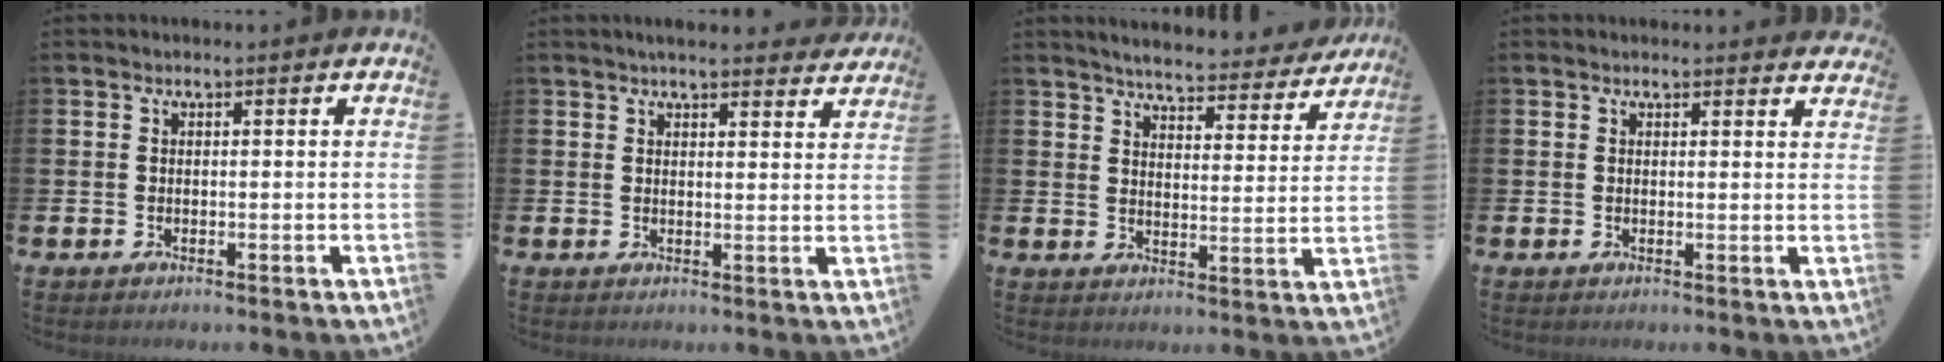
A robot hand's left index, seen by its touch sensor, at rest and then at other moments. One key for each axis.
{"total": 3.6, "fx": 3.5, "fy": 0.3, "fz": 0.9, "tx": -0.013, "ty": -0.018, "tz": 0.061}
{"total": 5.0, "fx": 4.9, "fy": 0.5, "fz": 1.1, "tx": -0.027, "ty": -0.037, "tz": 0.080}
{"total": 1.4, "fx": 1.3, "fy": 0.2, "fz": 0.1, "tx": -0.002, "ty": -0.001, "tz": 0.024}